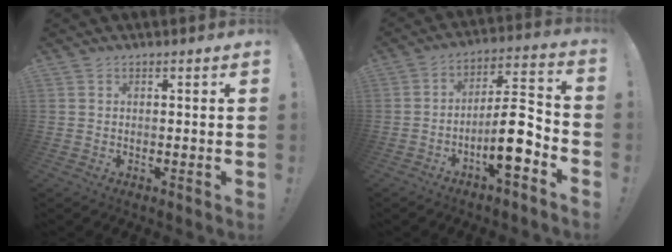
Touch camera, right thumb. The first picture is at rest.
{"total": 12.8, "force": [-5.5, 3.5, 11.0], "torque": [-0.183, 0.029, -0.089]}